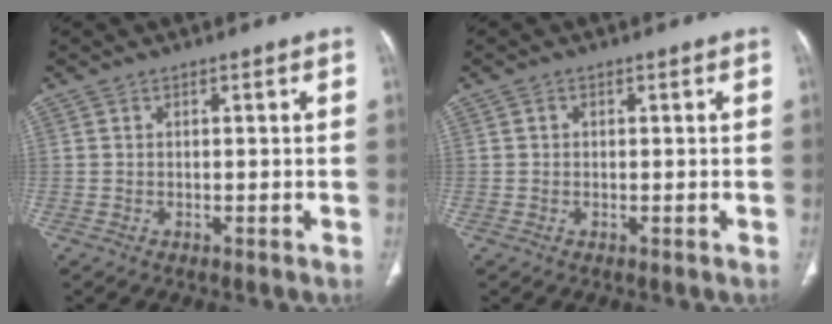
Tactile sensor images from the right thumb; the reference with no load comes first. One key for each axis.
{"total": 0.6, "fx": 0.1, "fy": 0.6, "fz": 0.2, "tx": 0.001, "ty": 0.002, "tz": 0.001}